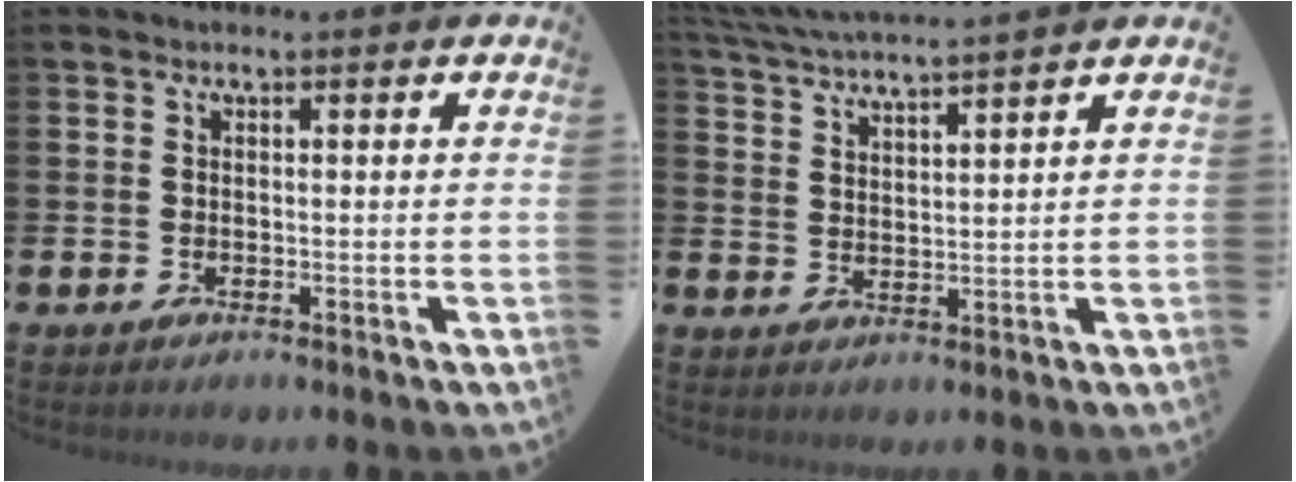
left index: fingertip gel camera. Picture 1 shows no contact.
{"total": 4.3, "force": [4.2, -0.6, 0.7], "torque": [-0.027, -0.029, 0.072]}